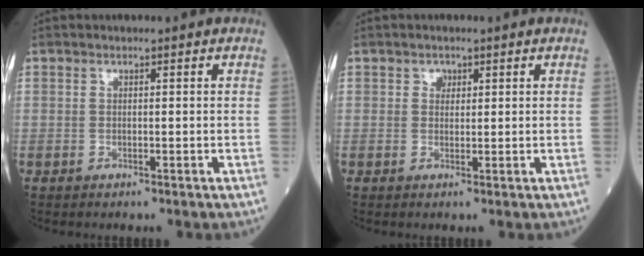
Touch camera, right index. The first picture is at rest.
{"total": 0.9, "force": [0.4, 0.8, 0.3], "torque": [-0.004, -0.001, 0.005]}